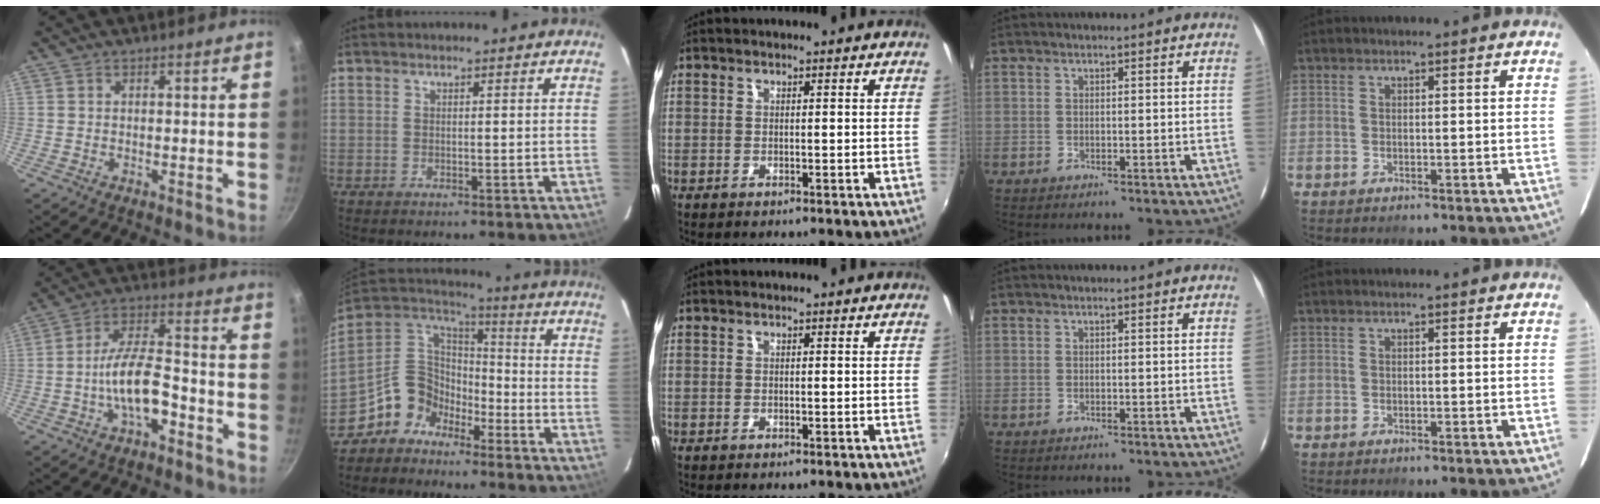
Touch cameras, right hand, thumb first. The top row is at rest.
{"thumb": {"total": 11.3, "force": [-4.3, 5.1, 9.1], "torque": [-0.145, 0.047, -0.078]}, "index": {"total": 10.4, "force": [-7.1, 7.2, 2.4], "torque": [-0.070, 0.048, -0.149]}}